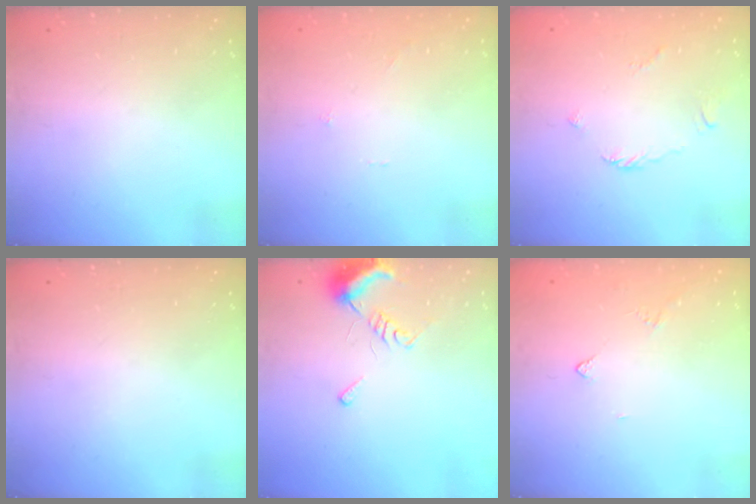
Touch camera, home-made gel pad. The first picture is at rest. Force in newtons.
{"total": 0.0}
{"total": 2.7, "press": 2.7, "slide": 0.5}
{"total": 0.0}
{"total": 7.5, "press": 7.4, "slide": 1.0}
{"total": 2.9, "press": 2.9, "slide": 0.5}